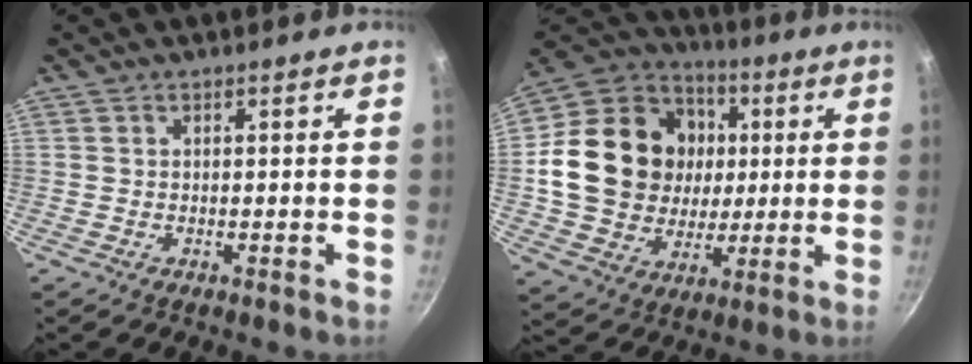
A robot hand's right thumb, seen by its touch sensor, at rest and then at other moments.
{"total": 23.5, "force": [2.5, 19.5, 13.0], "torque": [-0.213, 0.019, 0.048]}